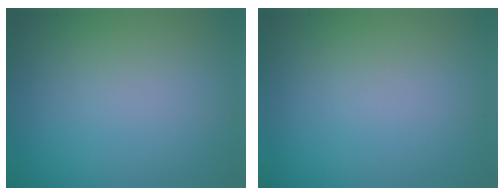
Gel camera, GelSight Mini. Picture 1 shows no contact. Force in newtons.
{"total": 0.0}